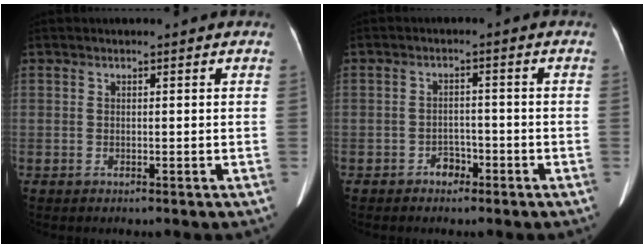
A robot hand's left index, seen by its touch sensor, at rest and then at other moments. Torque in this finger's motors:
{"motor_torque": [-0.08, 0.08, 0.01, 0.00]}